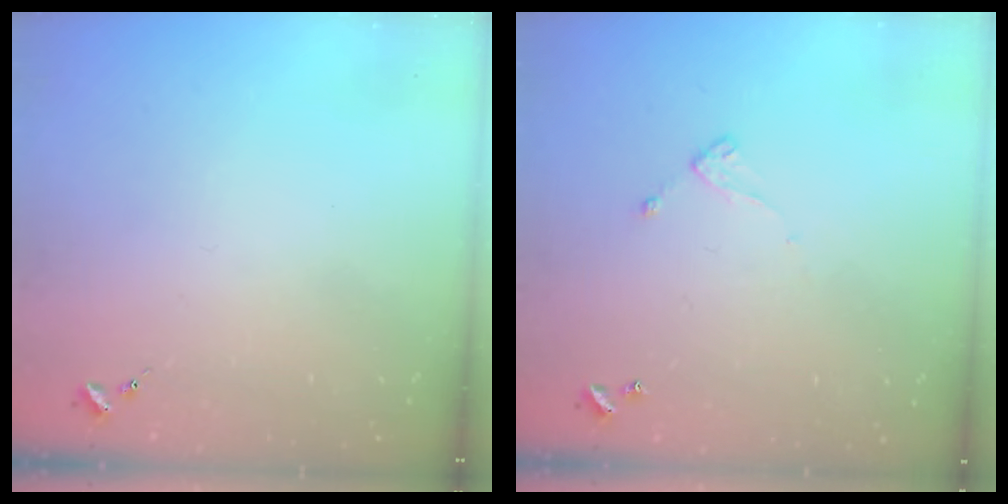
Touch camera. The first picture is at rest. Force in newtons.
{"total": 5.8, "press": 5.8, "slide": 0.5}